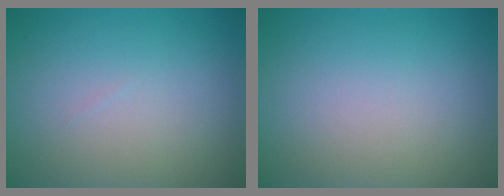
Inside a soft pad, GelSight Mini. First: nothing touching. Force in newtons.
{"total": 0.0}